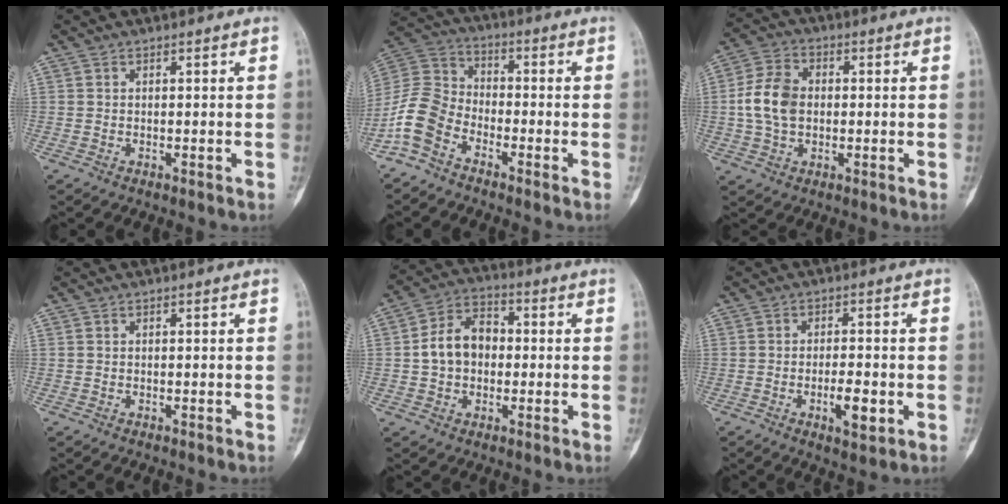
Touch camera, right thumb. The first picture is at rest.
{"total": 9.8, "force": [-5.6, 6.3, 5.0], "torque": [-0.102, 0.044, -0.126]}
{"total": 8.7, "force": [0.0, 6.1, 6.1], "torque": [-0.115, 0.014, -0.004]}
{"total": 0.0}
{"total": 9.6, "force": [-0.2, 7.3, 6.3], "torque": [-0.093, 0.028, -0.012]}
{"total": 5.6, "force": [-1.7, 2.1, 4.9], "torque": [-0.076, 0.001, -0.022]}